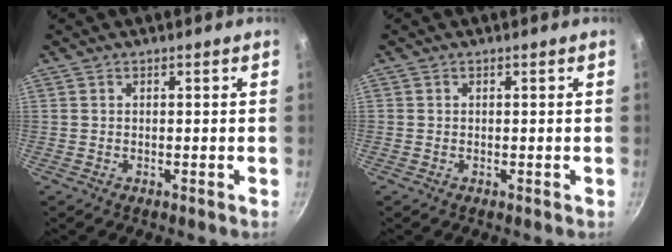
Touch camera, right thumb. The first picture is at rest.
{"total": 0.0}